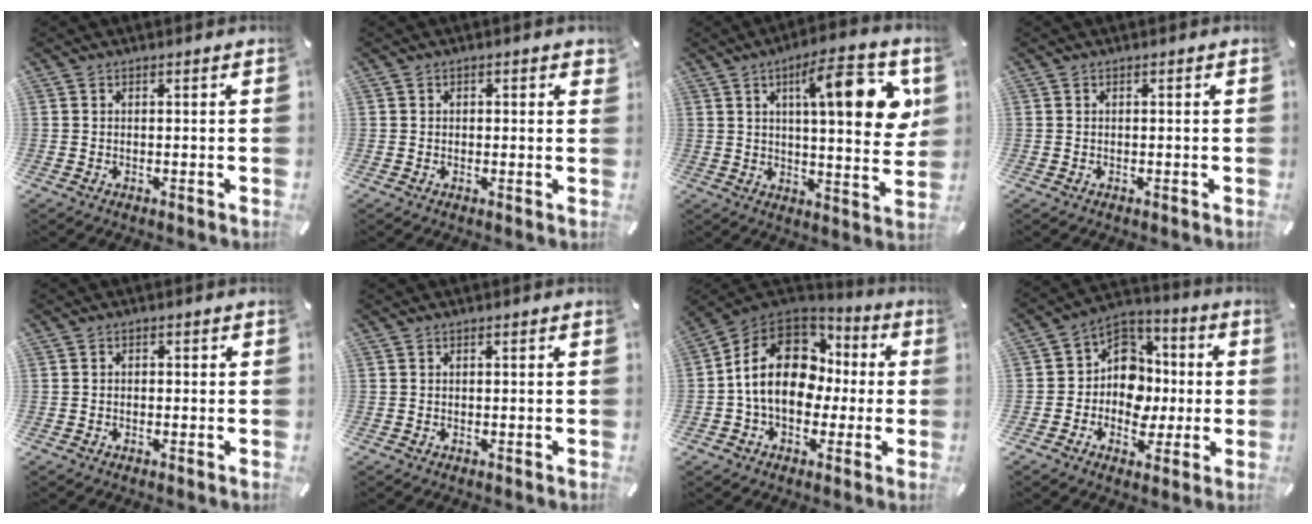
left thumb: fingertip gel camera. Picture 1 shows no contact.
{"total": 0.8, "force": [0.2, 0.7, 0.4], "torque": [-0.001, 0.002, 0.001]}
{"total": 18.2, "force": [6.6, 5.7, 16.0], "torque": [-0.223, -0.021, 0.092]}
{"total": 0.0}
{"total": 0.9, "force": [-0.6, 0.6, 0.4], "torque": [-0.009, 0.003, -0.013]}
{"total": 0.0}
{"total": 16.2, "force": [0.0, 12.7, 10.1], "torque": [-0.206, 0.017, 0.005]}
{"total": 12.3, "force": [-2.0, 11.0, 5.2], "torque": [-0.076, 0.017, -0.028]}